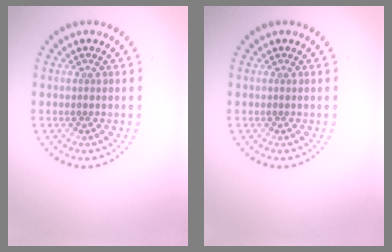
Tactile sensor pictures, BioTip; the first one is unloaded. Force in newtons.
{"total": 0.0}